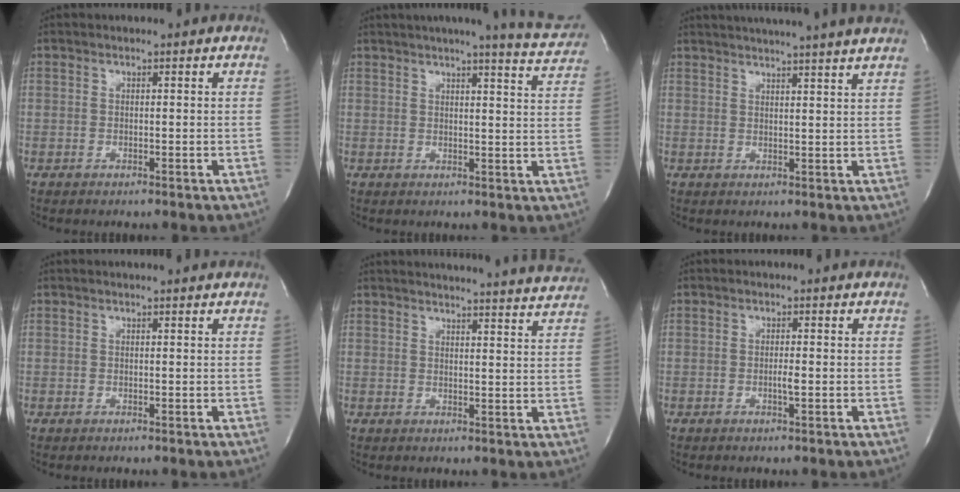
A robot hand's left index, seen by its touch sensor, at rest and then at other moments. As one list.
[{"total": 11.9, "force": [10.8, 0.0, 5.1], "torque": [-0.063, -0.025, 0.111]}, {"total": 15.5, "force": [13.9, -1.1, 6.6], "torque": [-0.115, -0.004, 0.177]}, {"total": 2.0, "force": [1.9, -0.2, 0.6], "torque": [-0.011, 0.010, 0.022]}, {"total": 20.5, "force": [19.9, 0.4, 5.1], "torque": [-0.071, -0.041, 0.234]}, {"total": 1.1, "force": [-0.4, -0.1, 1.0], "torque": [-0.026, -0.005, -0.006]}]